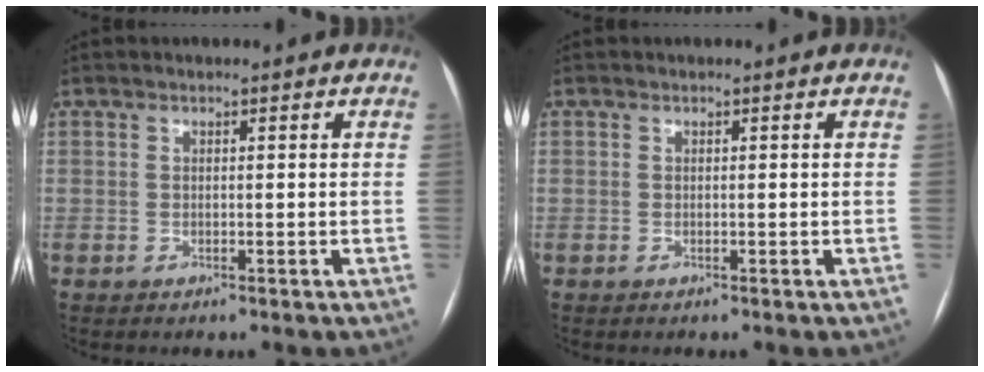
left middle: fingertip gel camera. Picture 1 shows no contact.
{"total": 0.0}